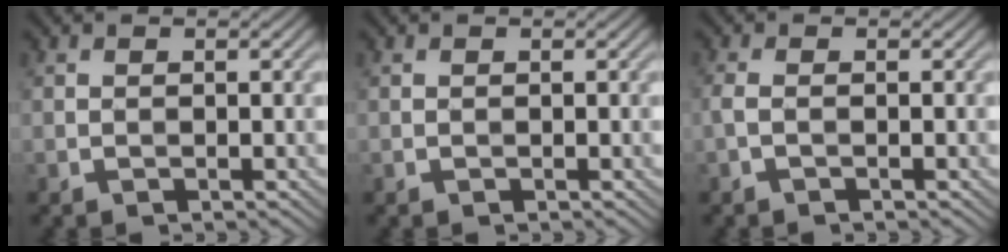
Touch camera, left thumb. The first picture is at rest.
{"total": 0.0}
{"total": 1.3, "force": [-0.5, 0.3, 1.2], "torque": [-0.031, 0.002, -0.016]}